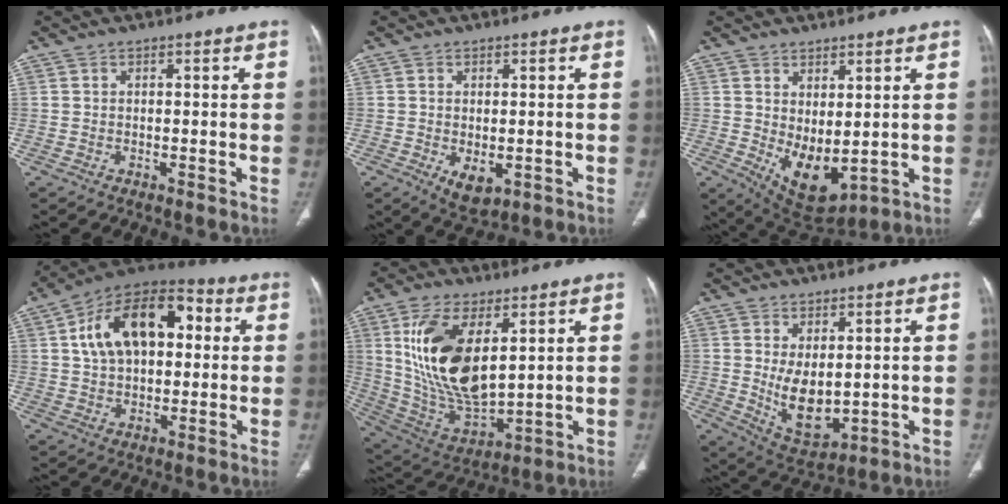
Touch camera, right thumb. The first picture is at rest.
{"total": 4.9, "force": [-1.2, 2.9, 3.8], "torque": [-0.057, -0.009, -0.004]}
{"total": 9.1, "force": [0.2, 4.9, 7.7], "torque": [-0.112, -0.020, 0.032]}
{"total": 18.7, "force": [4.1, 11.2, 14.4], "torque": [-0.208, 0.023, 0.059]}
{"total": 19.6, "force": [5.9, 9.7, 15.9], "torque": [-0.291, -0.027, 0.129]}
{"total": 9.2, "force": [0.8, 5.1, 7.6], "torque": [-0.109, -0.022, 0.041]}